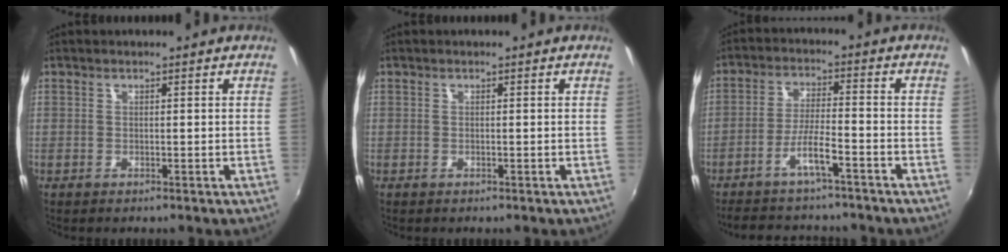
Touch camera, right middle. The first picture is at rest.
{"total": 0.0}
{"total": 11.3, "force": [-9.5, 1.7, 5.8], "torque": [-0.124, 0.000, -0.153]}